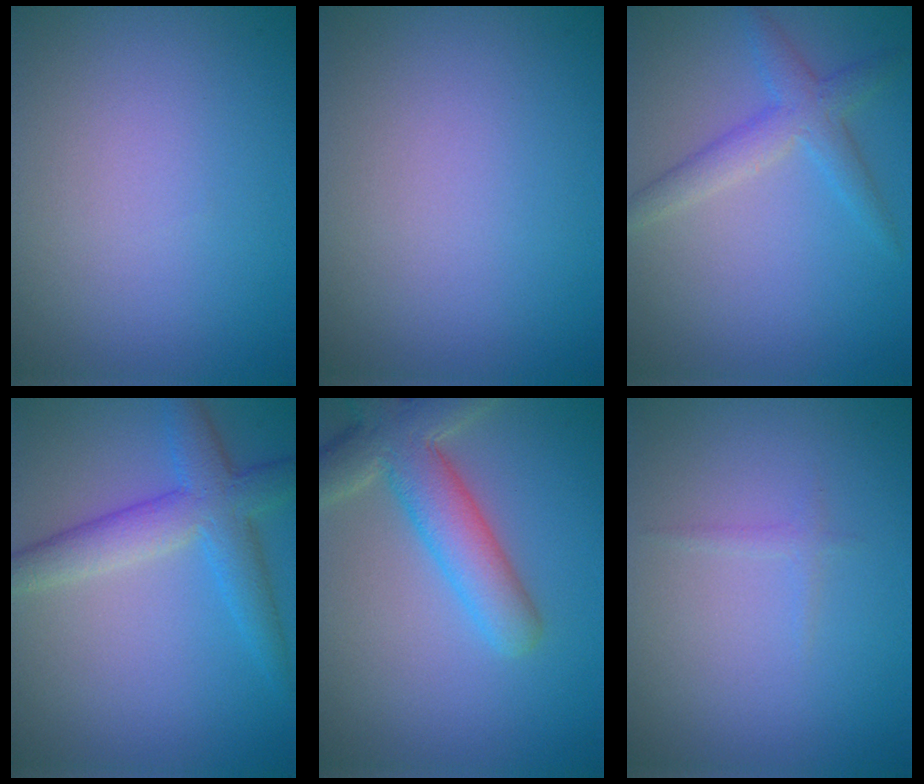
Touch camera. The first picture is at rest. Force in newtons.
{"total": 0.0}
{"total": 3.0, "press": 3.0, "slide": 0.1}
{"total": 4.9, "press": 4.8, "slide": 0.2}
{"total": 6.1, "press": 6.1, "slide": 0.7}
{"total": 0.6, "press": 0.6, "slide": 0.0}